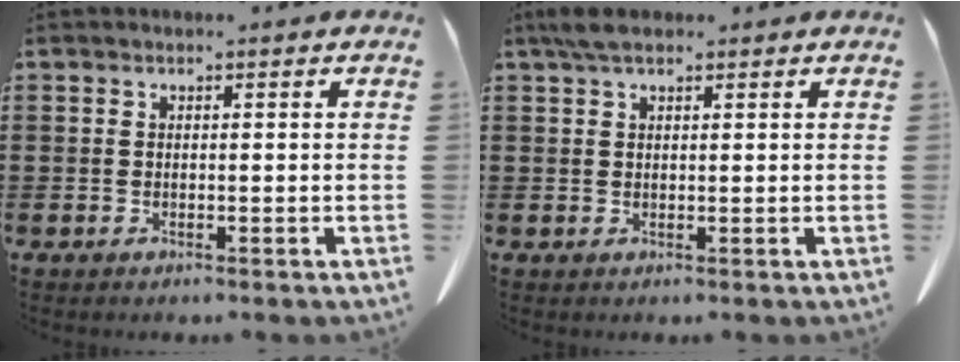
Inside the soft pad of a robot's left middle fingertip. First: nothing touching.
{"total": 3.1, "force": [1.9, 1.2, 2.1], "torque": [-0.047, 0.007, 0.036]}